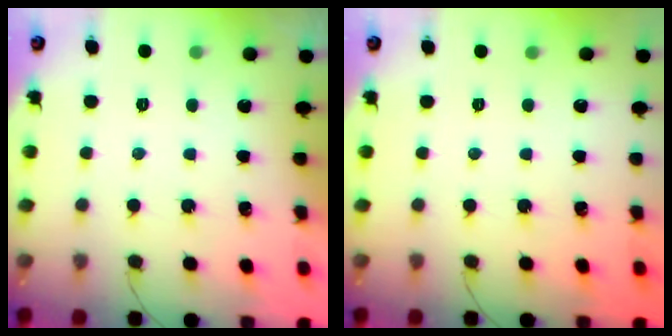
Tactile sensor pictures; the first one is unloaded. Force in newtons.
{"total": 0.0}